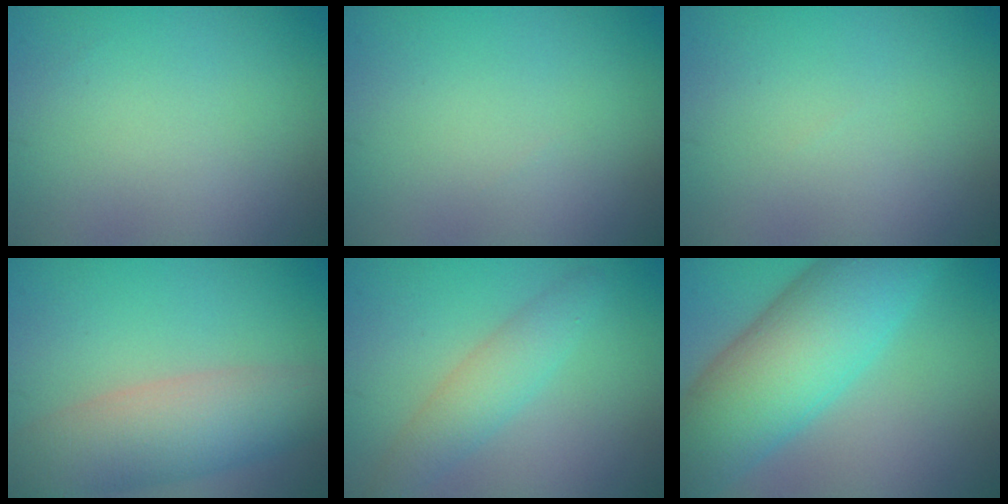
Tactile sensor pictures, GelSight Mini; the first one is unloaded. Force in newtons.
{"total": 0.0}
{"total": 0.0}
{"total": 7.4, "press": 7.4, "slide": 0.2}
{"total": 2.9, "press": 2.9, "slide": 0.1}
{"total": 10.6, "press": 10.6, "slide": 0.1}